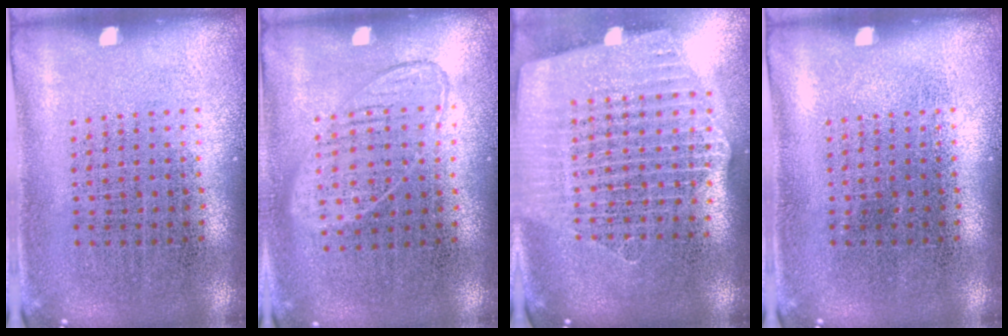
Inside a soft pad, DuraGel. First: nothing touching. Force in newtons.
{"total": 1.0, "press": 0.9, "slide": 0.4}
{"total": 2.5, "press": 2.1, "slide": 1.3}
{"total": 0.0}